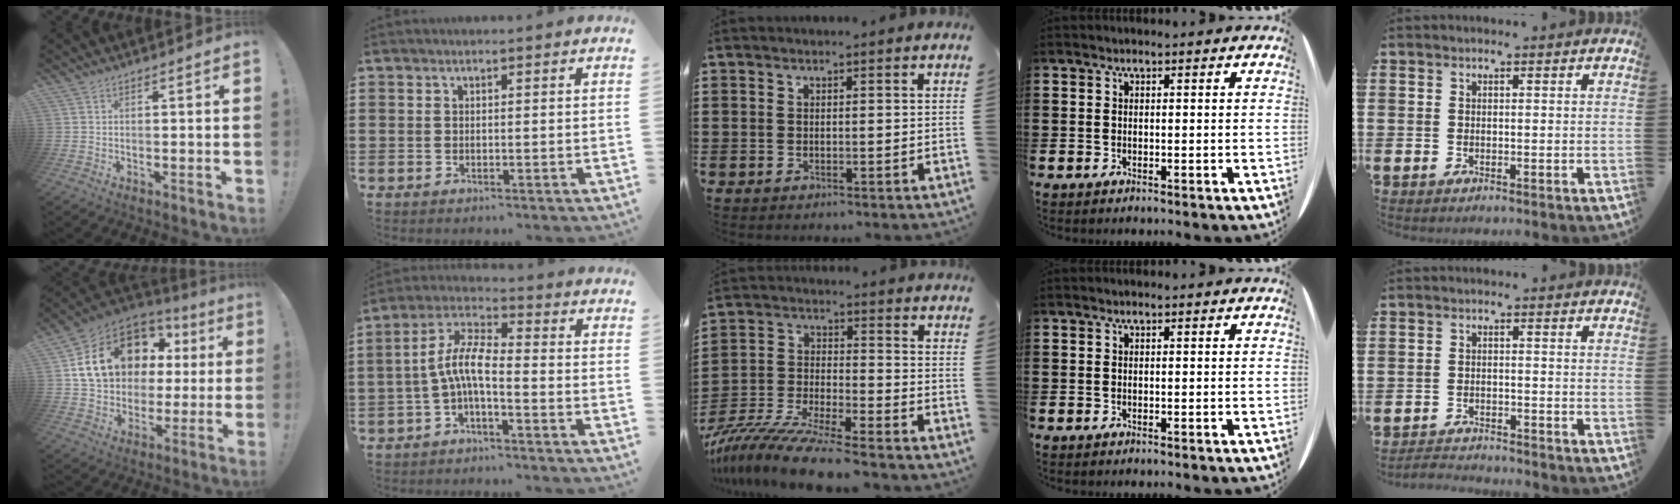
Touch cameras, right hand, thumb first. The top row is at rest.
{"thumb": {"total": 19.8, "force": [7.1, 14.2, 11.8], "torque": [-0.184, -0.027, 0.156]}, "index": {"total": 7.2, "force": [-2.0, 2.0, 6.6], "torque": [-0.154, -0.010, -0.046]}, "middle": {"total": 10.3, "force": [-9.6, -0.3, 3.8], "torque": [-0.077, 0.003, -0.189]}, "little": {"total": 2.2, "force": [-2.2, 0.0, -0.2], "torque": [-0.003, 0.002, -0.049]}}